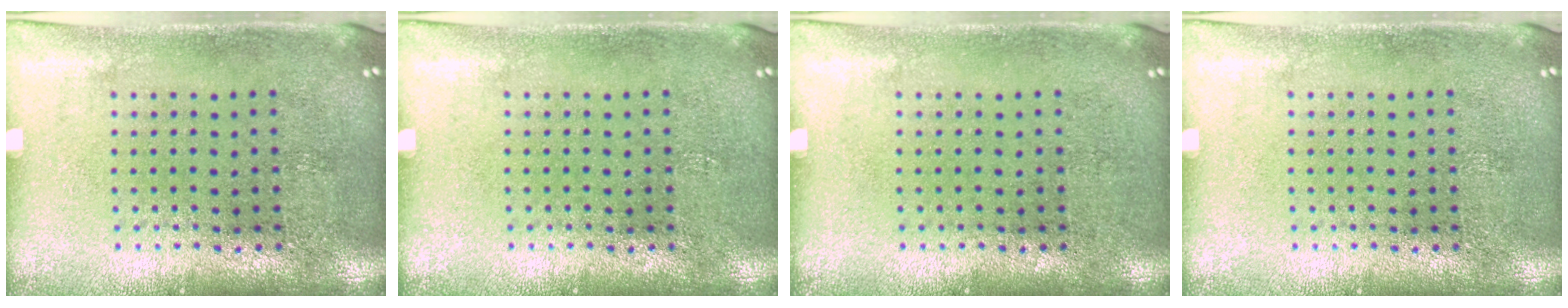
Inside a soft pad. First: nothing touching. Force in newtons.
{"total": 0.0}
{"total": 0.0}
{"total": 0.0}